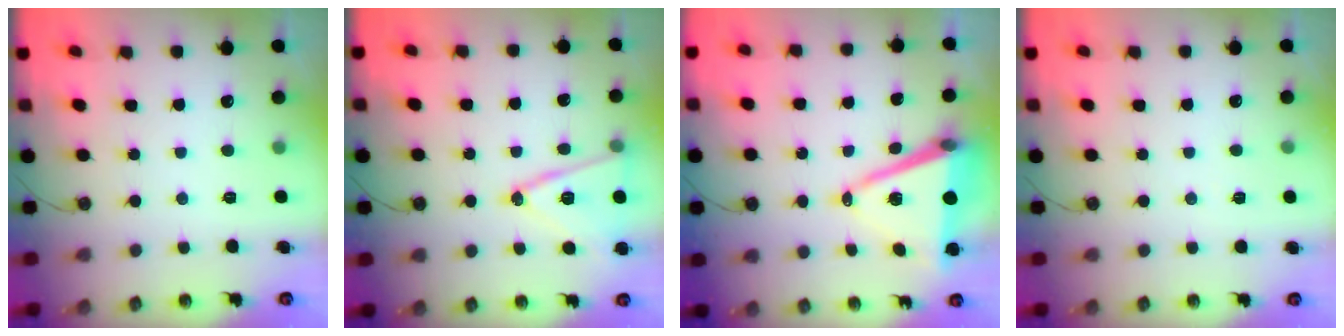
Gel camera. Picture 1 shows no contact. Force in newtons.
{"total": 14.2, "press": 13.8, "slide": 3.5}
{"total": 12.1, "press": 11.4, "slide": 4.1}
{"total": 2.2, "press": 1.9, "slide": 1.1}